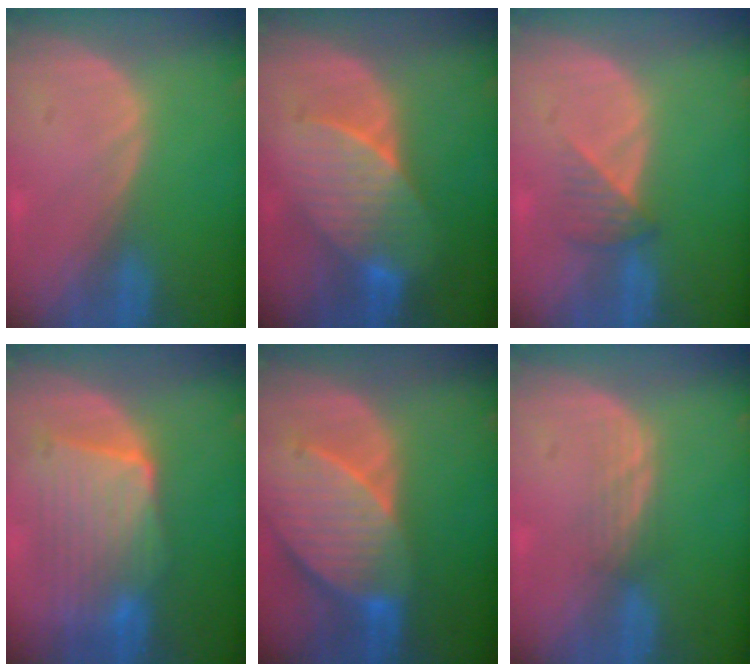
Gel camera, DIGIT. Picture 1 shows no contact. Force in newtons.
{"total": 7.2, "press": 7.1, "slide": 1.1}
{"total": 3.1, "press": 2.9, "slide": 1.3}
{"total": 9.3, "press": 8.7, "slide": 3.1}
{"total": 10.1, "press": 8.9, "slide": 4.8}
{"total": 2.2, "press": 2.1, "slide": 0.2}